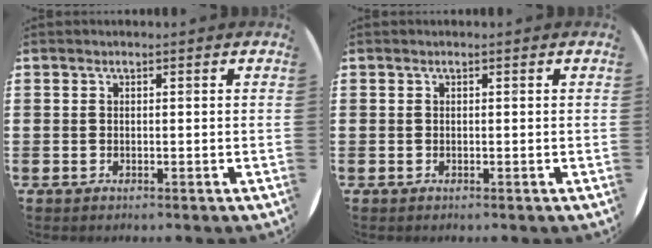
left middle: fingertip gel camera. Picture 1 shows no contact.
{"total": 0.0}